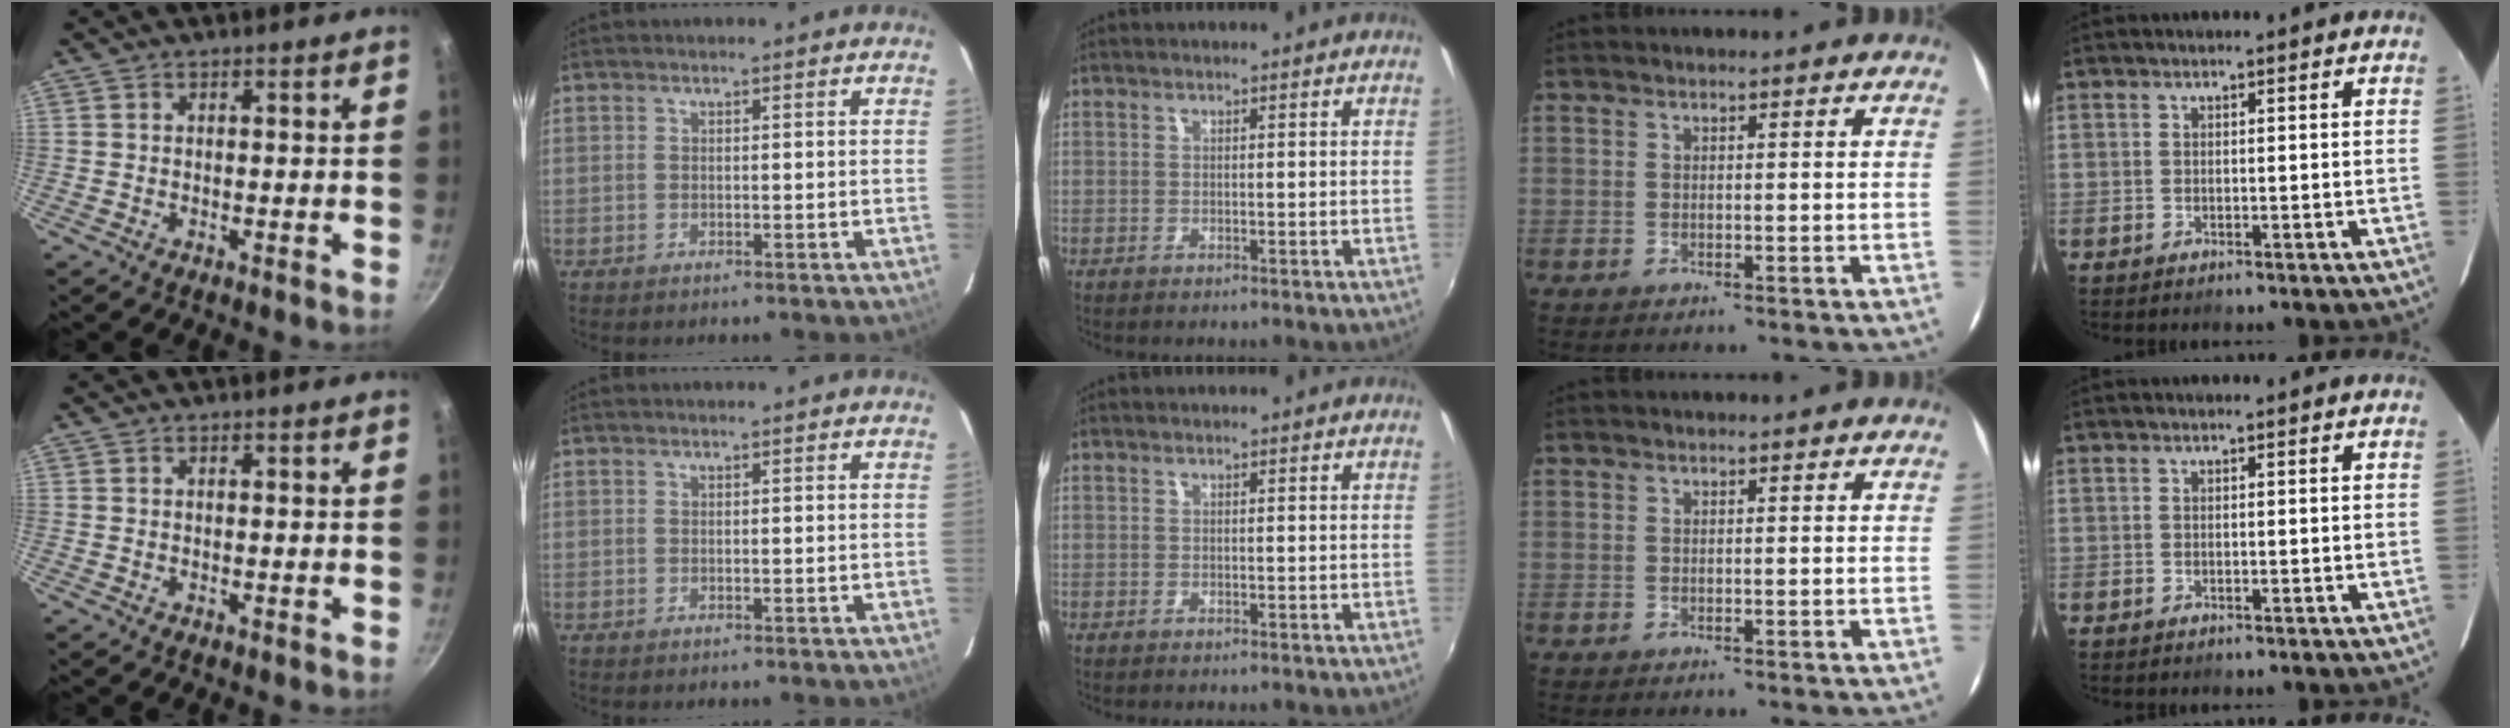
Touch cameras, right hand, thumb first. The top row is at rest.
{}